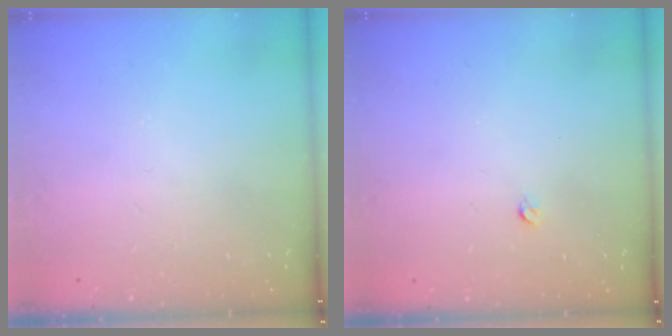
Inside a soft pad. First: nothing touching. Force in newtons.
{"total": 2.6, "press": 2.5, "slide": 0.4}